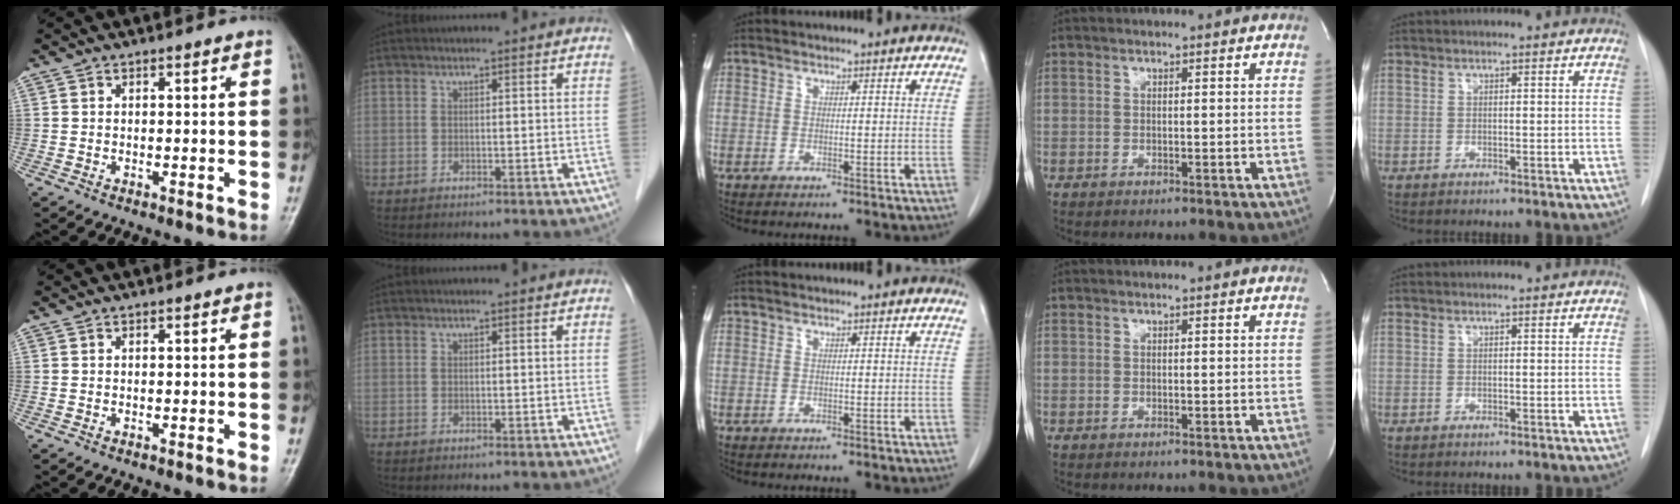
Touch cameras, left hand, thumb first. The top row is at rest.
{}